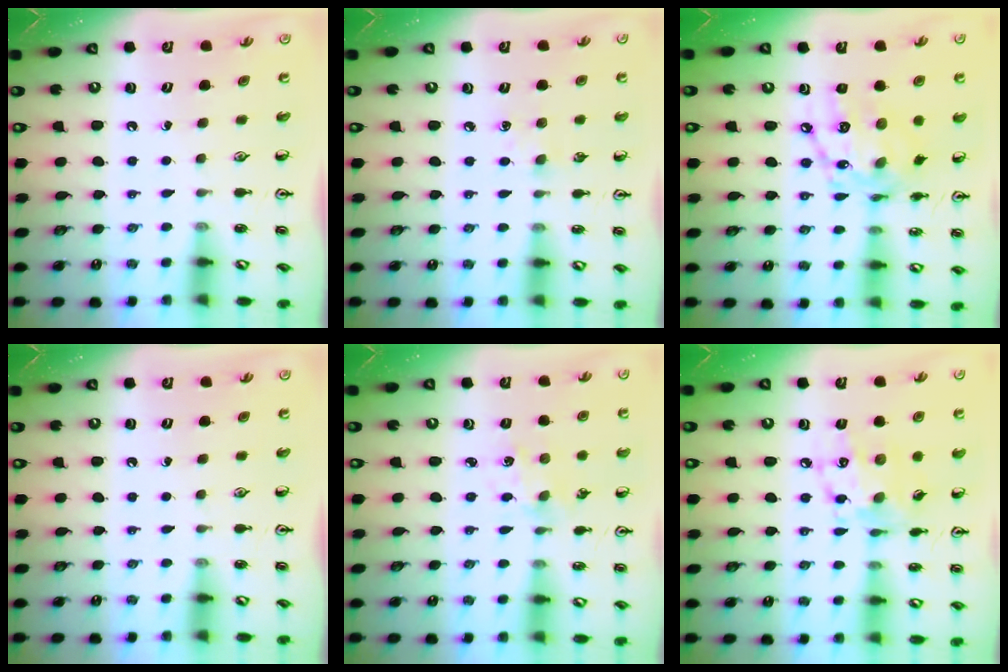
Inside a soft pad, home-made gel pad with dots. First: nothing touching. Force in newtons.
{"total": 4.9, "press": 4.9, "slide": 0.7}
{"total": 15.5, "press": 15.5, "slide": 1.2}
{"total": 0.0}
{"total": 1.1, "press": 1.1, "slide": 0.2}
{"total": 11.5, "press": 11.5, "slide": 0.8}